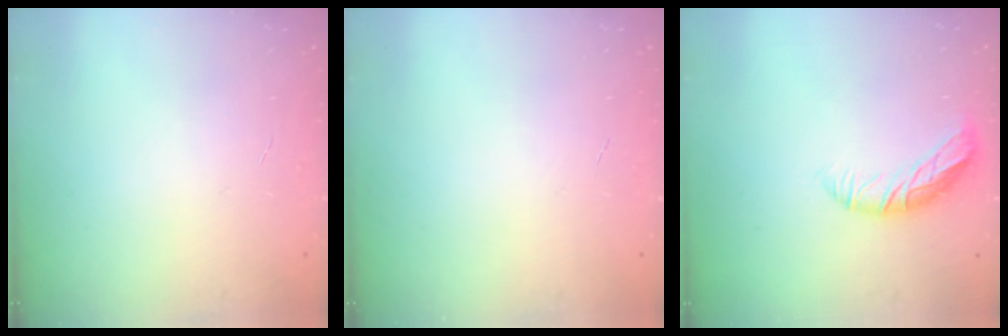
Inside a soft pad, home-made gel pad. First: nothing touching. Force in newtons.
{"total": 0.0}
{"total": 10.2, "press": 10.1, "slide": 1.1}